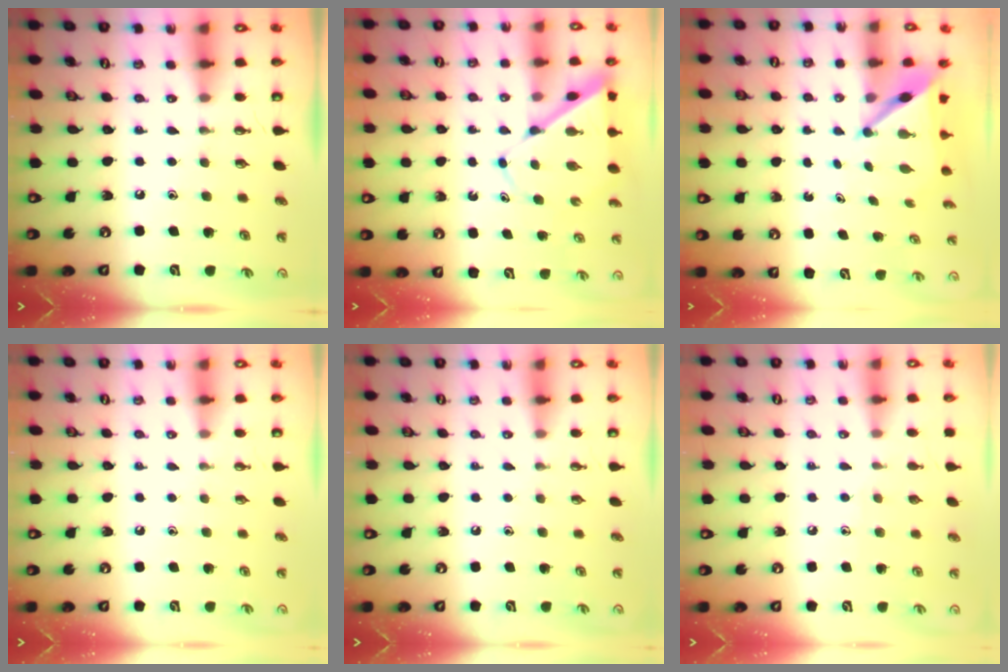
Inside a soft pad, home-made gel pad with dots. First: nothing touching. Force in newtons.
{"total": 7.5, "press": 7.4, "slide": 0.5}
{"total": 5.0, "press": 4.9, "slide": 0.5}
{"total": 0.0}
{"total": 0.0}
{"total": 3.5, "press": 3.5, "slide": 0.4}